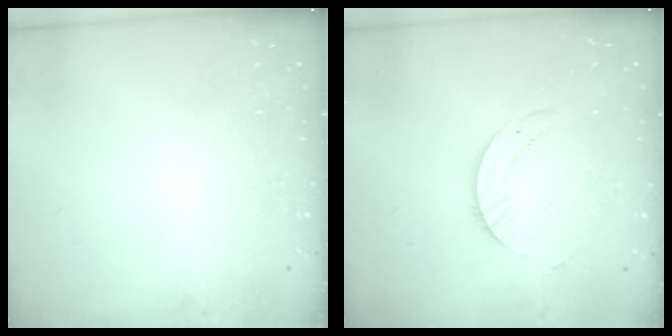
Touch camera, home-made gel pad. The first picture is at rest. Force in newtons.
{"total": 4.6, "press": 4.6, "slide": 0.5}